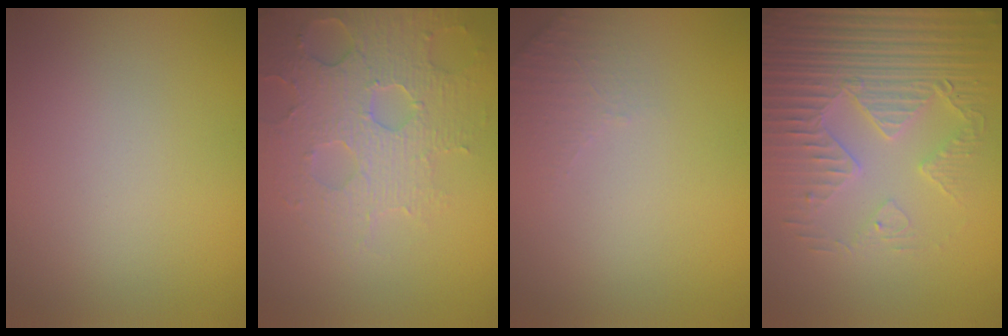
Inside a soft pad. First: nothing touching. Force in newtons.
{"total": 5.3, "press": 4.7, "slide": 2.5}
{"total": 1.6, "press": 1.5, "slide": 0.4}
{"total": 5.8, "press": 5.2, "slide": 2.6}